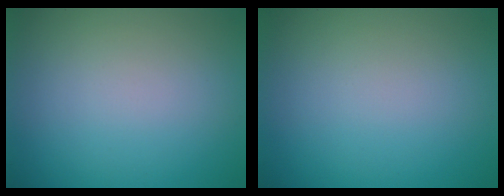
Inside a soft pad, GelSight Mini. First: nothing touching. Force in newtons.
{"total": 0.0}